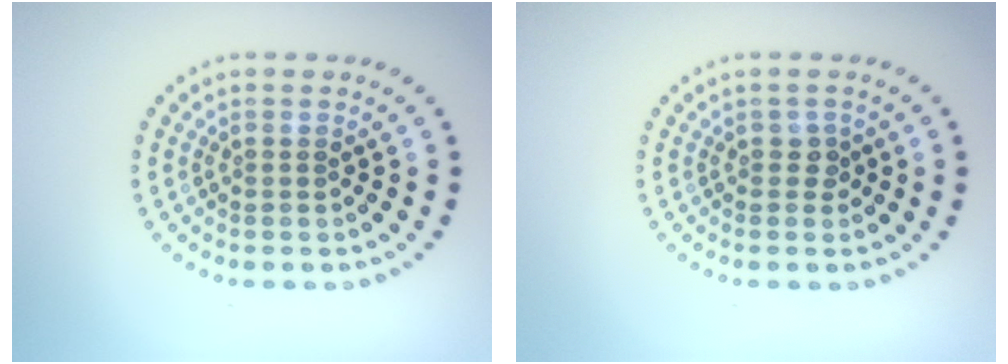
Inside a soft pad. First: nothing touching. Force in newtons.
{"total": 1.0, "press": 0.9, "slide": 0.4}